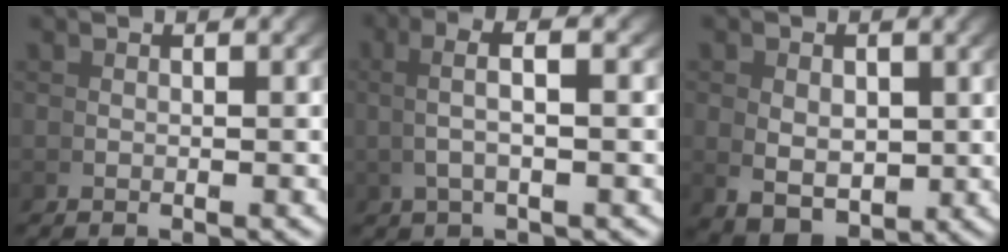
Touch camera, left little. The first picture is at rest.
{"total": 3.3, "force": [1.4, 0.1, 3.0], "torque": [-0.051, 0.017, 0.025]}
{"total": 4.2, "force": [-1.2, 2.8, 3.0], "torque": [-0.061, -0.038, 0.008]}